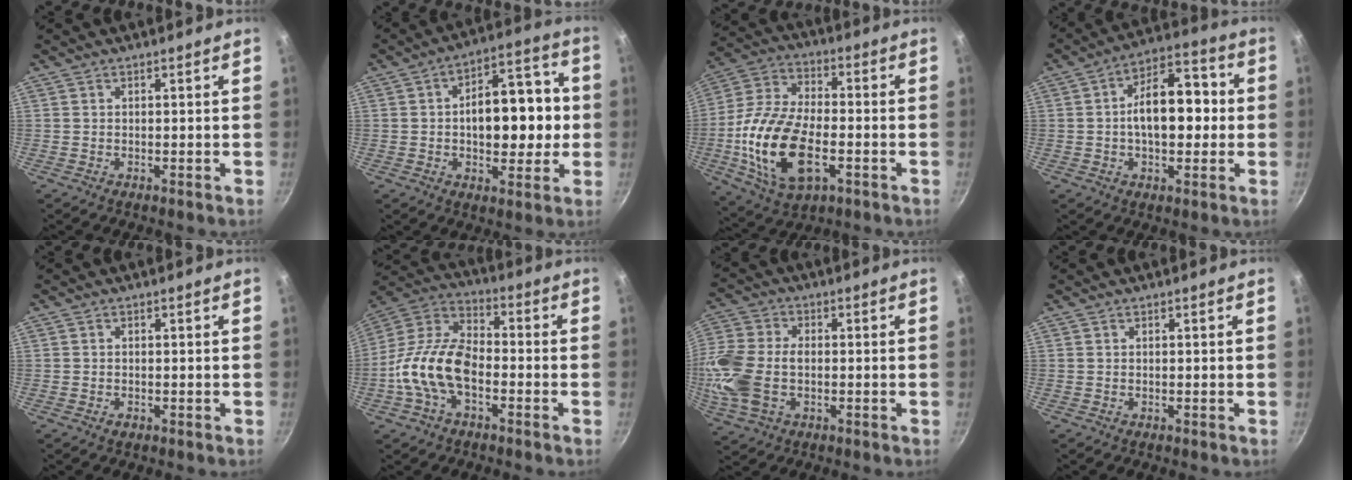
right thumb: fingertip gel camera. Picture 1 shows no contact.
{"total": 15.9, "force": [-0.5, 9.3, 12.9], "torque": [-0.139, 0.035, -0.013]}
{"total": 20.3, "force": [-4.7, 10.9, 16.5], "torque": [-0.325, 0.018, -0.089]}
{"total": 14.2, "force": [-0.2, 8.2, 11.5], "torque": [-0.135, 0.036, -0.016]}
{"total": 1.1, "force": [-0.6, 0.8, 0.6], "torque": [-0.008, 0.001, -0.010]}
{"total": 14.9, "force": [-4.2, 8.5, 11.5], "torque": [-0.199, 0.048, -0.098]}
{"total": 15.3, "force": [-2.1, 10.2, 11.2], "torque": [-0.247, 0.021, -0.048]}
{"total": 0.0}